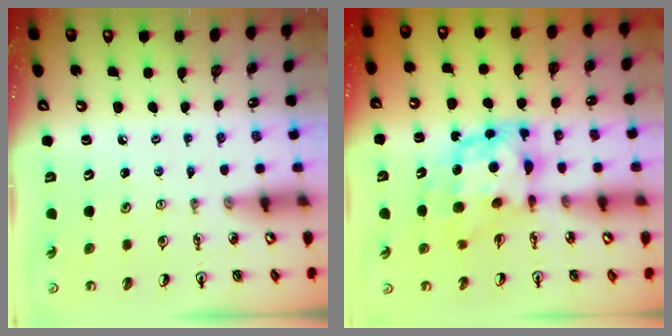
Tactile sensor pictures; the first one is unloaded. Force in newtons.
{"total": 9.3, "press": 9.3, "slide": 0.9}